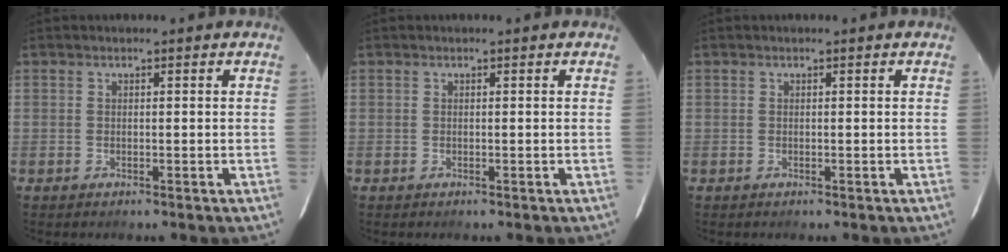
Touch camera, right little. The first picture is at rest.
{"total": 0.0}
{"total": 0.0}